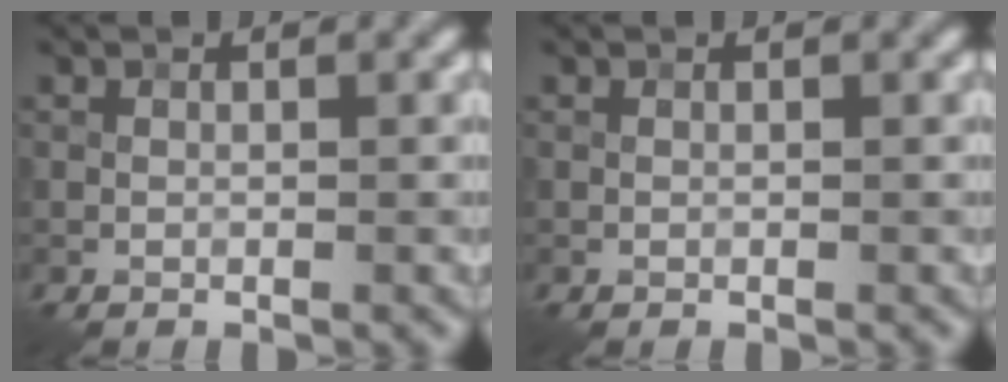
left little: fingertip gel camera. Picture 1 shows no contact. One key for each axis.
{"total": 0.0}